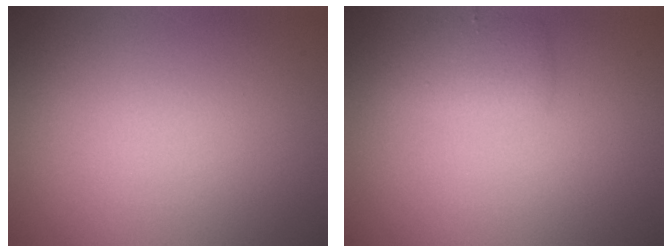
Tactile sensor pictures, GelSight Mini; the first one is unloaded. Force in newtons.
{"total": 1.7, "press": 1.7, "slide": 0.1}